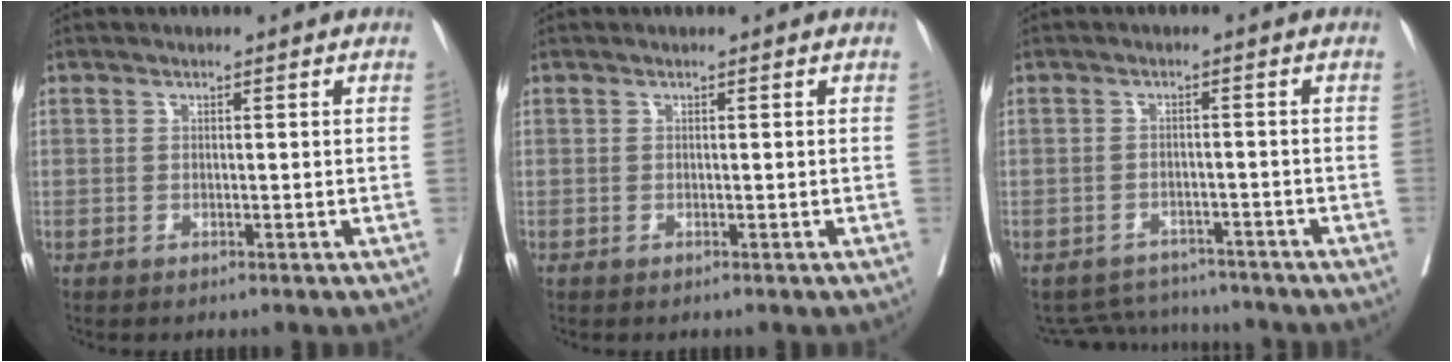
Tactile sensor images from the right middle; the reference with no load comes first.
{"total": 0.0}
{"total": 6.9, "force": [-6.8, 1.6, -0.3], "torque": [0.003, 0.009, -0.096]}